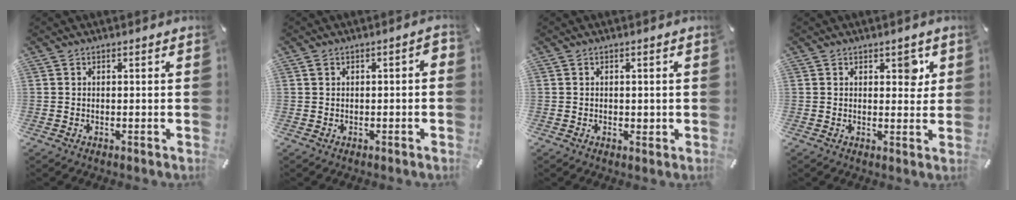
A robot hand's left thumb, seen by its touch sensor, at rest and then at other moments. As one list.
[{"total": 2.0, "force": [-0.6, 1.4, 1.3], "torque": [-0.023, 0.009, -0.014]}, {"total": 1.0, "force": [-0.1, 0.9, 0.4], "torque": [-0.002, 0.000, -0.005]}, {"total": 3.7, "force": [1.7, 2.2, 2.5], "torque": [-0.007, -0.012, 0.017]}]